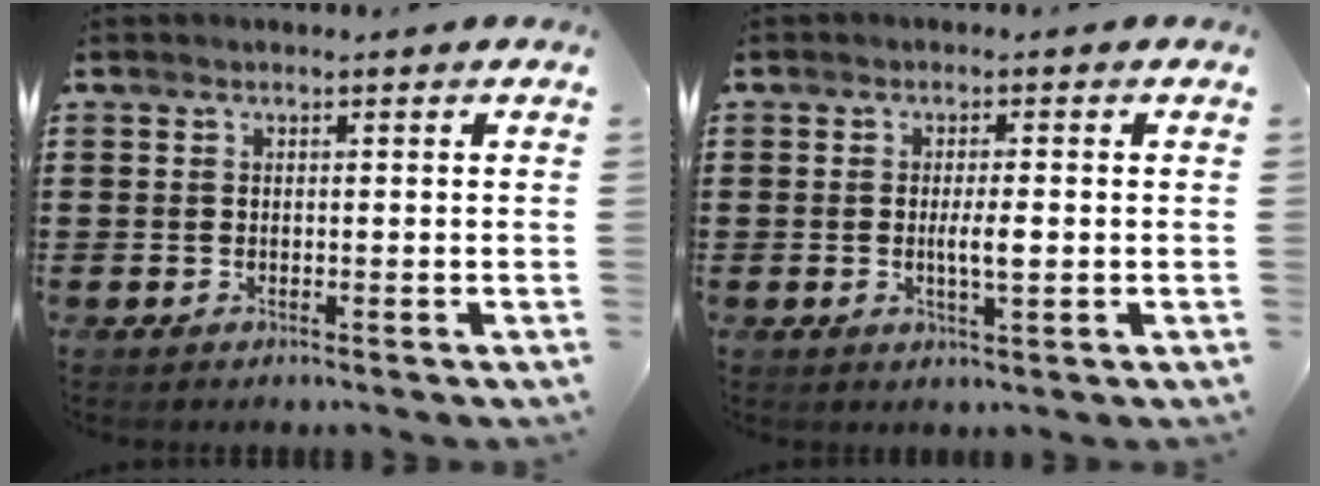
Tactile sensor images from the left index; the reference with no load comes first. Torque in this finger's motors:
{"motor_torque": [0.76, 0.20, 0.15, 0.06]}